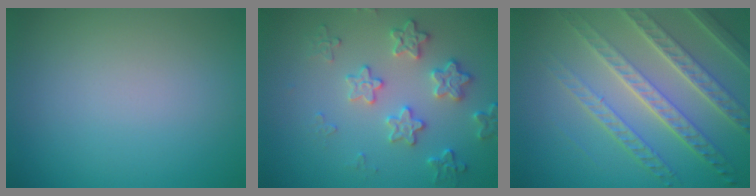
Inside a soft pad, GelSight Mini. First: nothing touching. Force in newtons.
{"total": 3.8, "press": 3.5, "slide": 1.7}
{"total": 7.5, "press": 5.3, "slide": 5.3}